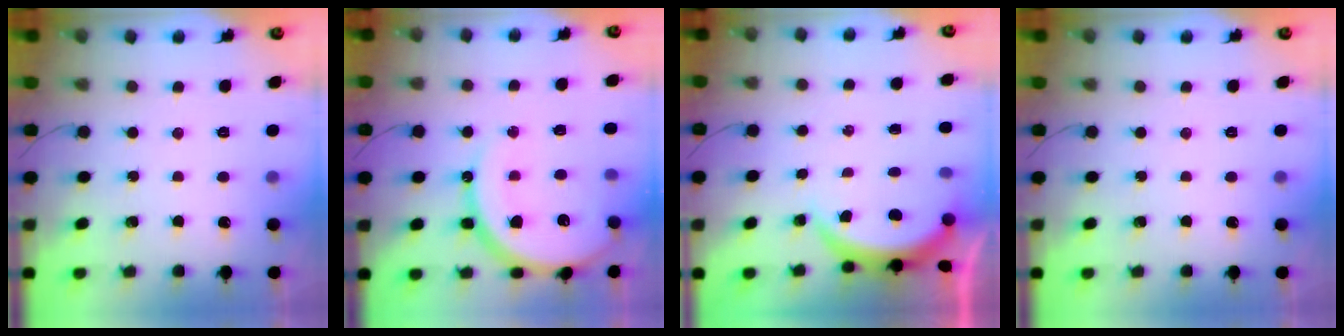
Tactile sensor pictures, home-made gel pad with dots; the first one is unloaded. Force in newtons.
{"total": 16.0, "press": 16.0, "slide": 0.6}
{"total": 3.8, "press": 3.8, "slide": 0.2}
{"total": 0.0}